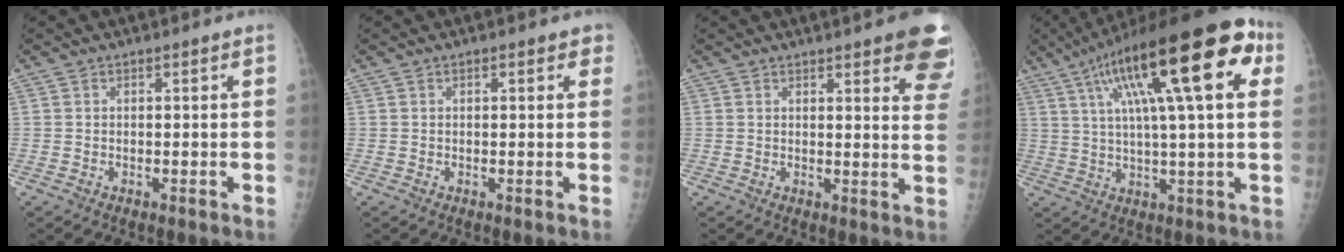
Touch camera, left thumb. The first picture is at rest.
{"total": 1.9, "force": [1.0, 0.9, 1.4], "torque": [-0.009, 0.000, 0.008]}
{"total": 12.5, "force": [8.0, 3.2, 9.1], "torque": [-0.081, -0.034, 0.078]}
{"total": 24.9, "force": [9.4, 6.2, 22.2], "torque": [-0.339, 0.022, 0.142]}